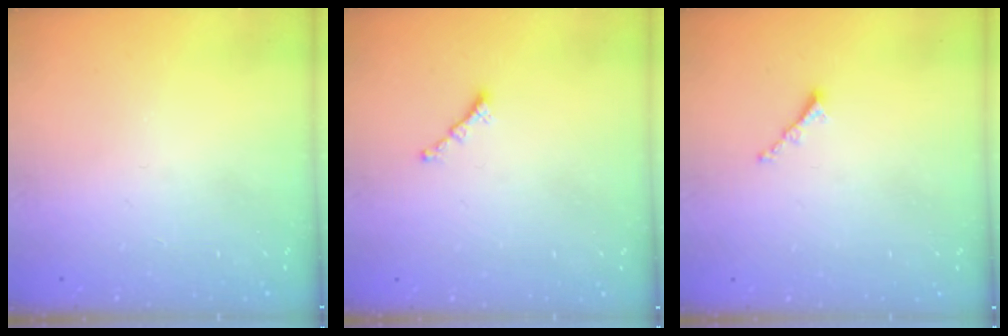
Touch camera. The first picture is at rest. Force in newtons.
{"total": 0.8, "press": 0.7, "slide": 0.4}
{"total": 1.0, "press": 0.9, "slide": 0.4}